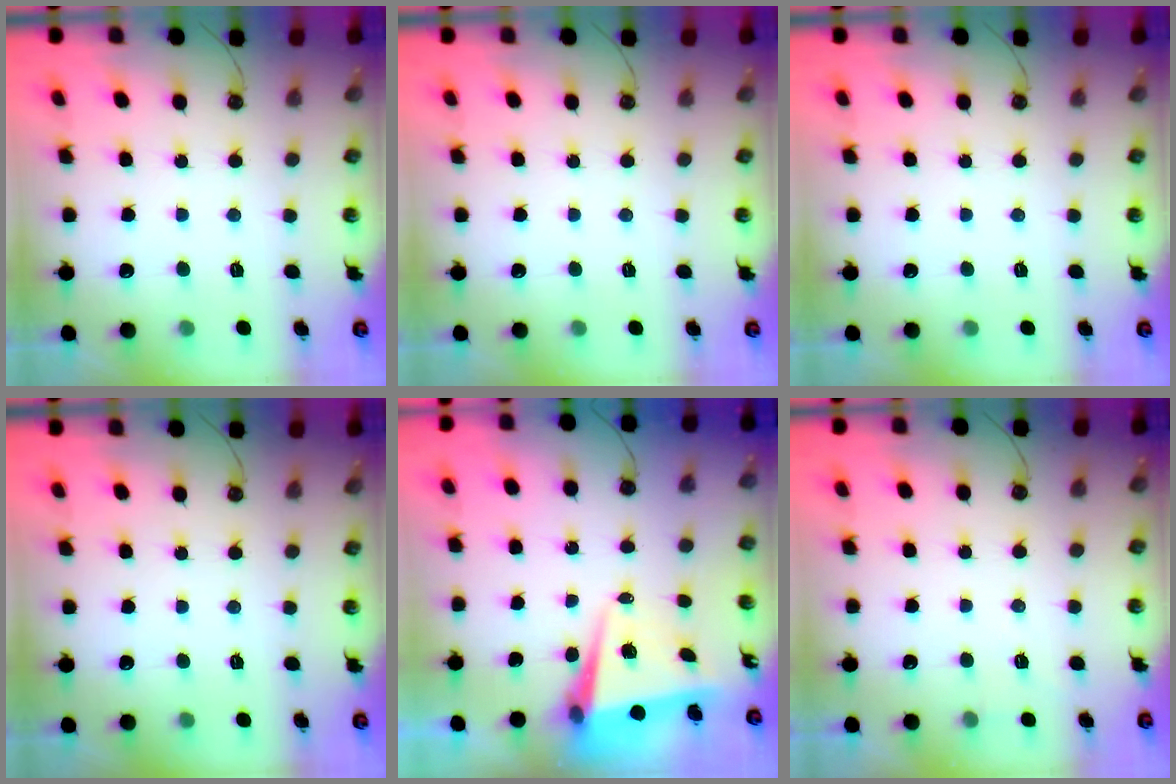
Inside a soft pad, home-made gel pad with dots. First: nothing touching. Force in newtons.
{"total": 0.0}
{"total": 0.0}
{"total": 0.0}
{"total": 6.8, "press": 6.8, "slide": 1.1}
{"total": 5.4, "press": 3.1, "slide": 4.5}